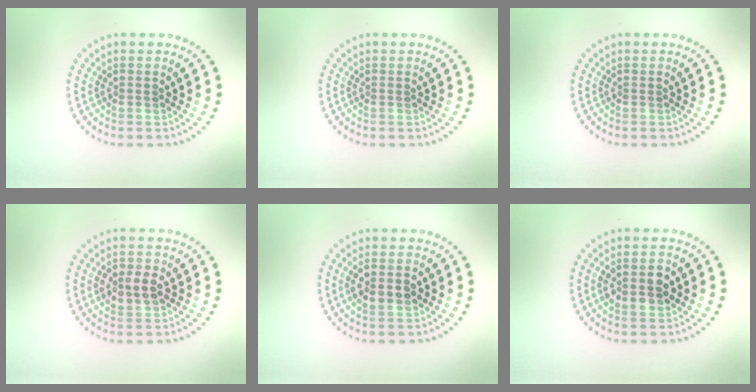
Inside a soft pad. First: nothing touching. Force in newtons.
{"total": 0.0}
{"total": 0.0}
{"total": 2.8, "press": 2.8, "slide": 0.1}
{"total": 2.3, "press": 2.3, "slide": 0.0}
{"total": 2.8, "press": 2.8, "slide": 0.3}